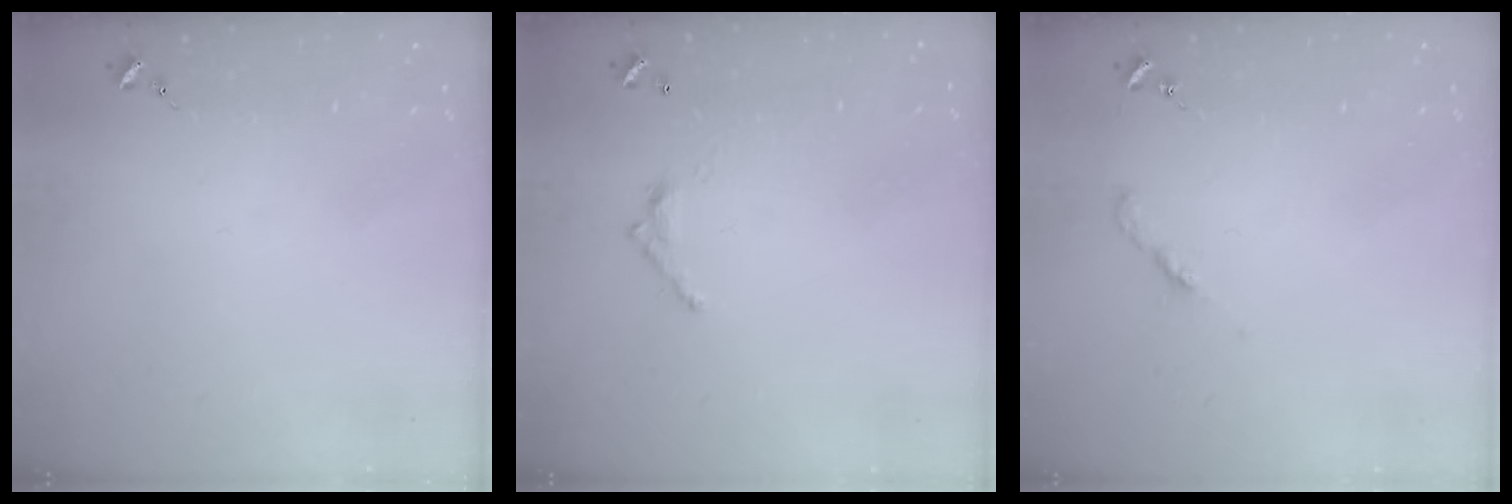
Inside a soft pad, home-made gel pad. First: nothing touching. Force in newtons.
{"total": 5.5, "press": 5.4, "slide": 0.4}
{"total": 2.6, "press": 2.6, "slide": 0.3}